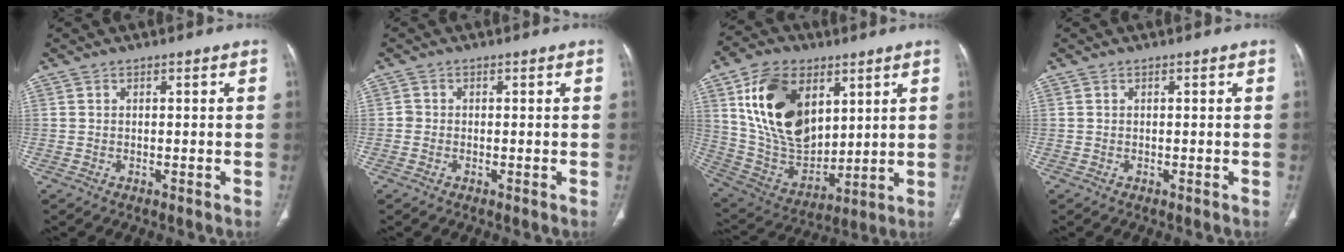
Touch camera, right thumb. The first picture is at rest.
{"total": 0.9, "force": [-0.2, 0.8, 0.3], "torque": [0.000, 0.003, -0.006]}
{"total": 21.5, "force": [7.8, 13.5, 14.8], "torque": [-0.239, -0.032, 0.157]}
{"total": 0.0}